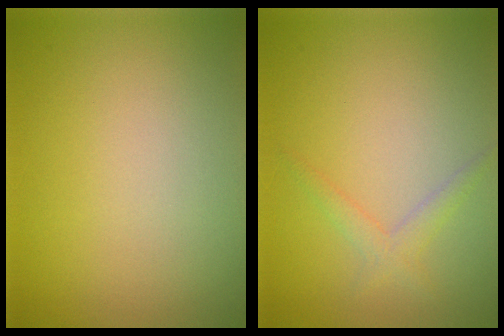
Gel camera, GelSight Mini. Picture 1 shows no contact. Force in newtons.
{"total": 1.5, "press": 1.5, "slide": 0.1}